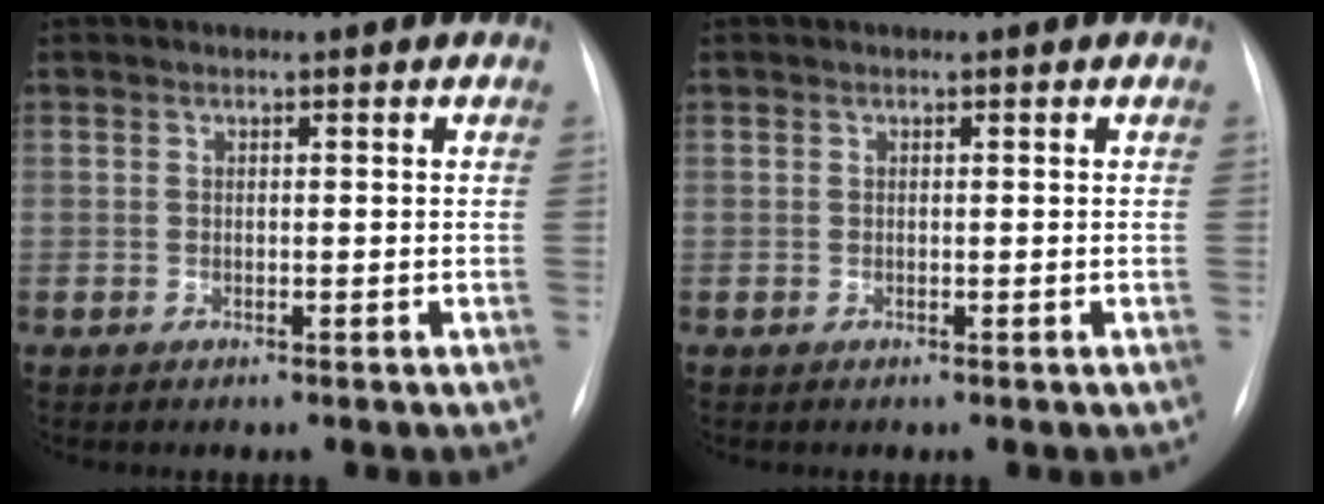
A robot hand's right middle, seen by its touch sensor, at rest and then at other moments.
{"total": 0.0}